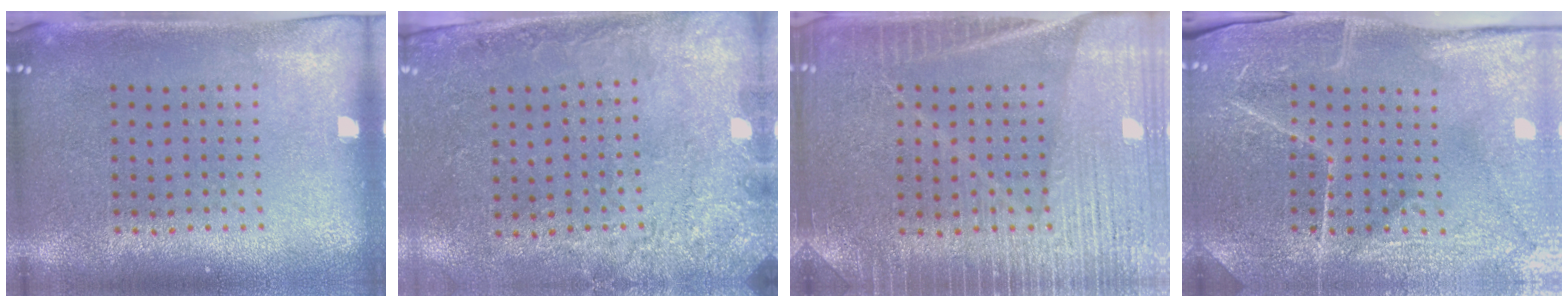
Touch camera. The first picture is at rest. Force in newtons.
{"total": 2.7, "press": 2.0, "slide": 1.8}
{"total": 3.7, "press": 3.7, "slide": 0.6}
{"total": 4.0, "press": 4.0, "slide": 0.6}